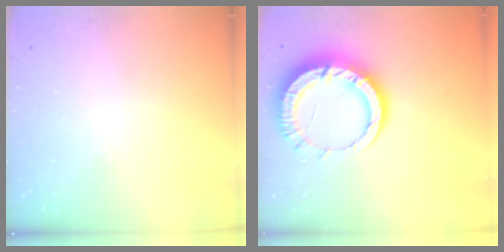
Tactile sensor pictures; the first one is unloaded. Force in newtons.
{"total": 14.2, "press": 14.1, "slide": 1.5}